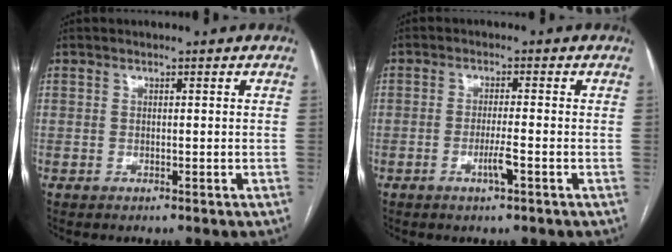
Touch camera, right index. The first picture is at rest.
{"total": 3.1, "force": [-1.3, -0.1, 2.8], "torque": [-0.053, -0.002, -0.024]}